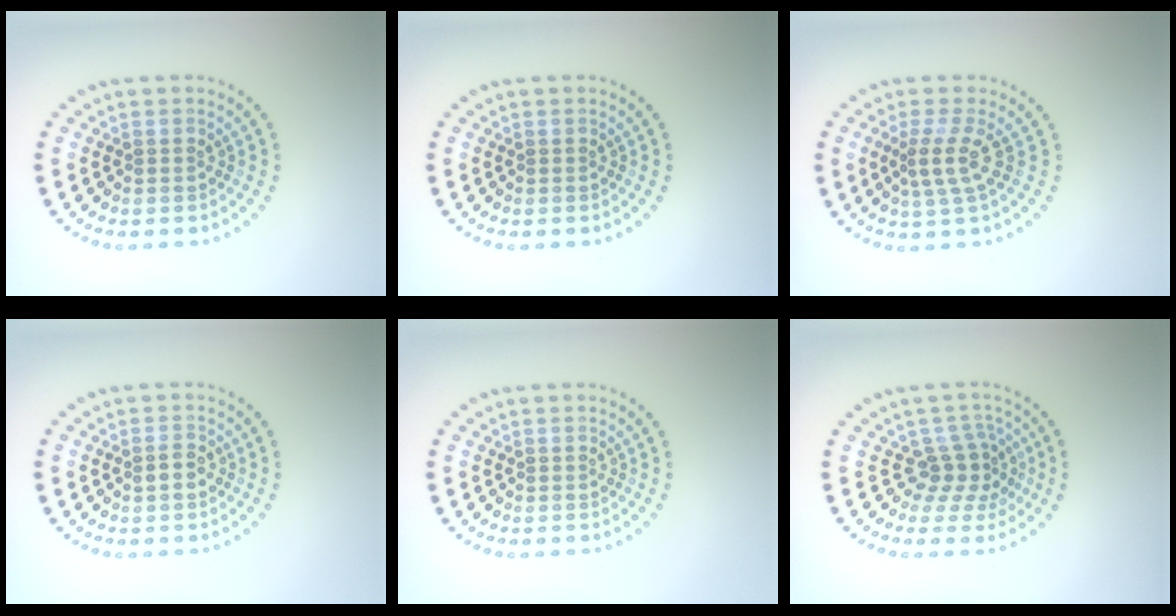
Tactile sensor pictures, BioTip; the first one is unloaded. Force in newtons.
{"total": 0.0}
{"total": 2.6, "press": 1.8, "slide": 1.8}
{"total": 1.3, "press": 1.3, "slide": 0.2}
{"total": 0.0}
{"total": 2.9, "press": 2.0, "slide": 2.0}